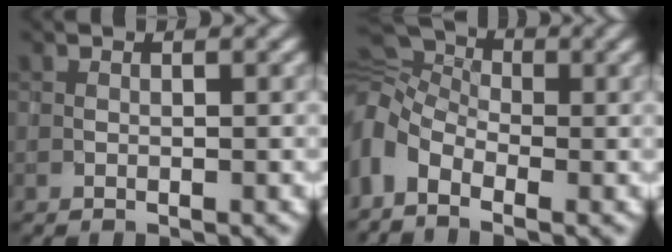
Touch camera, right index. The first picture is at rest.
{"total": 6.4, "force": [-1.4, 4.3, 4.5], "torque": [-0.105, 0.002, -0.043]}